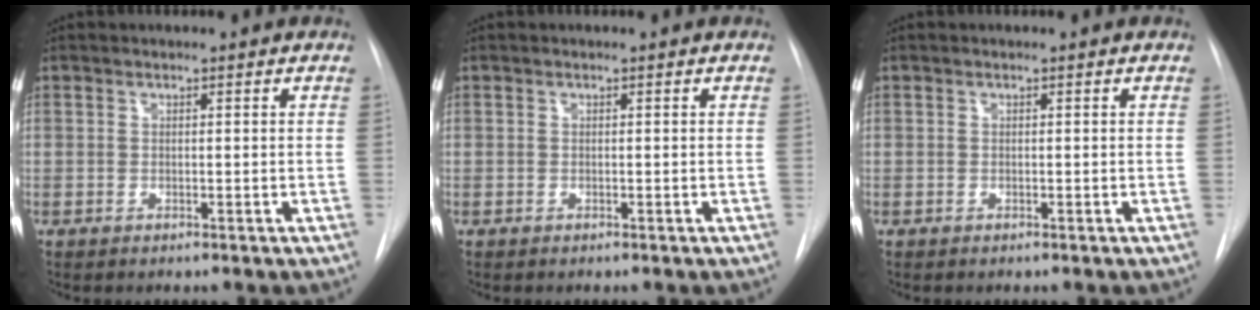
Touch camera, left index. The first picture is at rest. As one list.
[{"total": 0.0}, {"total": 0.0}]